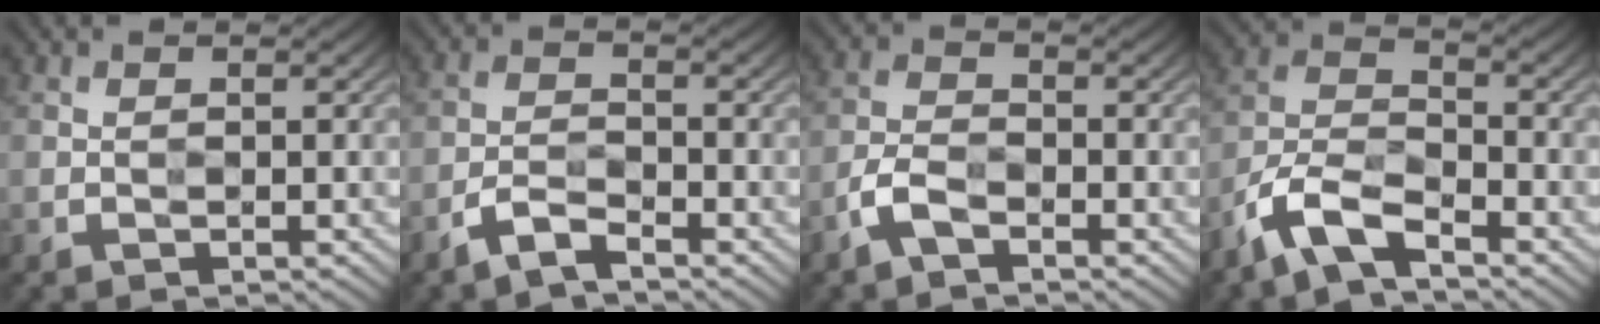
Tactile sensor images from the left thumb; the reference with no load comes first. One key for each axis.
{"total": 3.5, "fx": -2.7, "fy": 0.9, "fz": 1.9, "tx": -0.043, "ty": 0.001, "tz": -0.063}
{"total": 3.6, "fx": -2.4, "fy": 1.5, "fz": 2.3, "tx": -0.053, "ty": 0.003, "tz": -0.059}
{"total": 7.8, "fx": -5.6, "fy": 2.6, "fz": 4.8, "tx": -0.099, "ty": -0.001, "tz": -0.129}